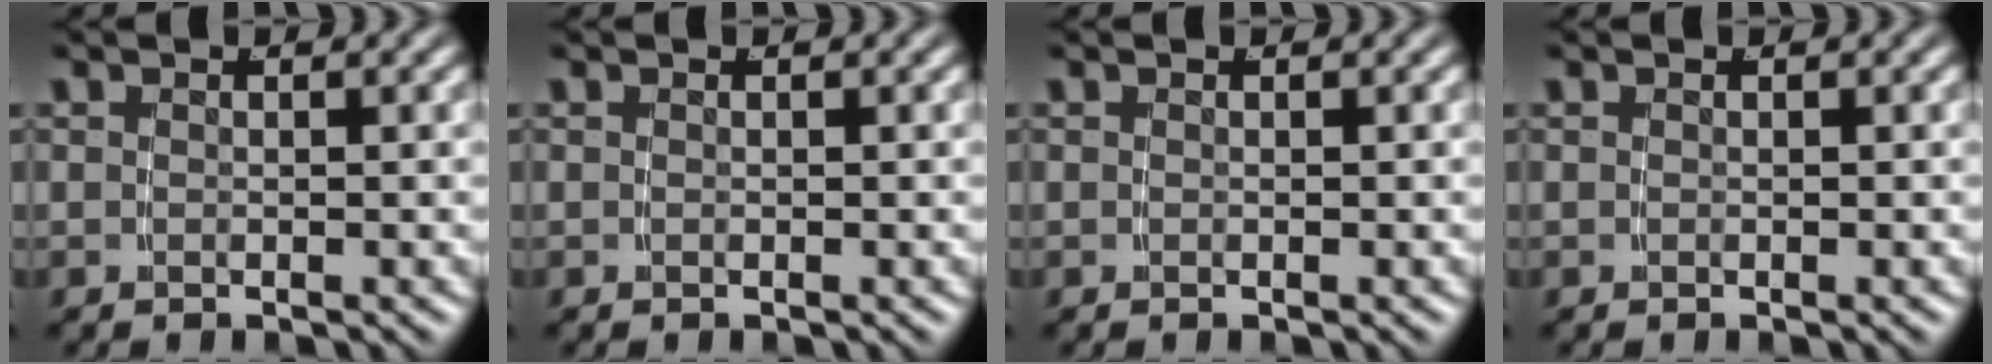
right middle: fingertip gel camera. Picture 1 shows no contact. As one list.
[{"total": 0.0}, {"total": 0.0}, {"total": 0.0}]